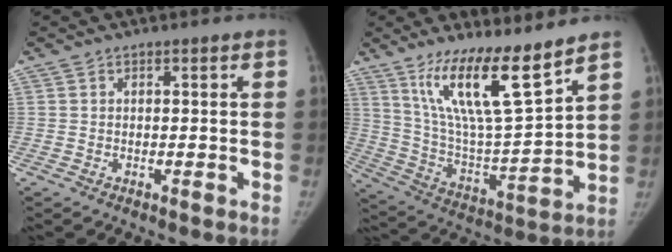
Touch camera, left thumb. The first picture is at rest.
{"total": 16.3, "force": [11.3, 2.2, 11.6], "torque": [-0.191, -0.076, 0.218]}